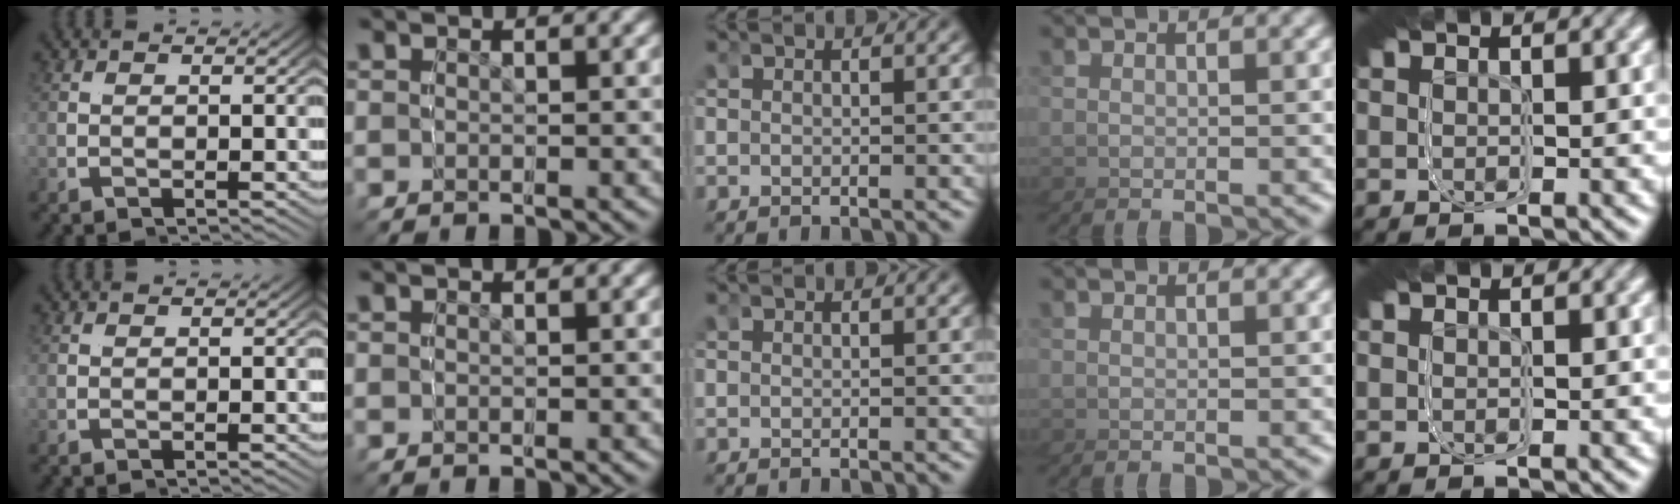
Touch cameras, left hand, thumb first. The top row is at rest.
{}